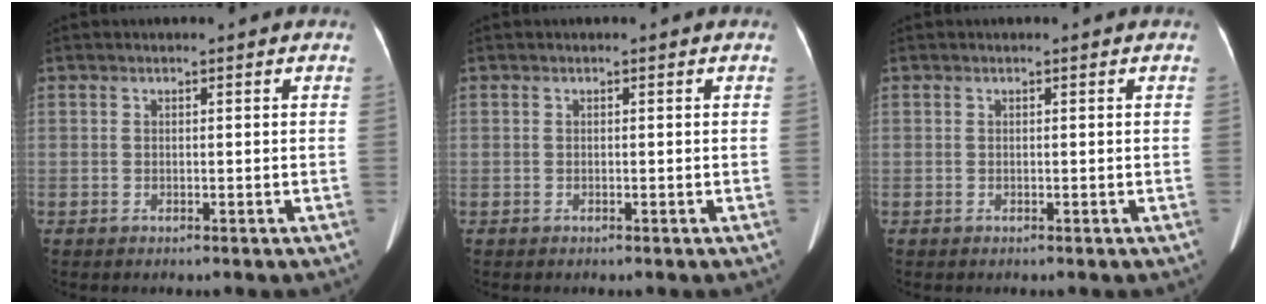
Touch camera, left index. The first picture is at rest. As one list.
[{"total": 0.0}, {"total": 0.0}]